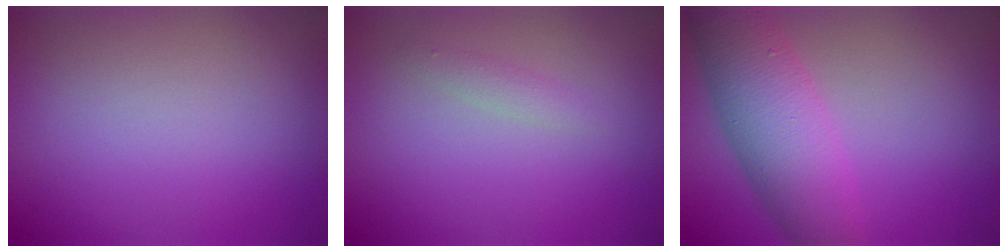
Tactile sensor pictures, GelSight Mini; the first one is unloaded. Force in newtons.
{"total": 1.1, "press": 1.1, "slide": 0.0}
{"total": 7.4, "press": 7.4, "slide": 0.2}